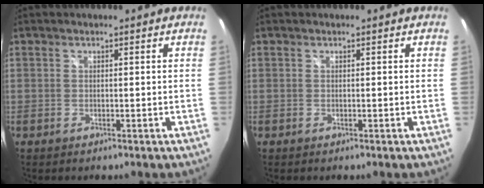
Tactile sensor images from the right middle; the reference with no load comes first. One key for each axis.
{"total": 0.0}